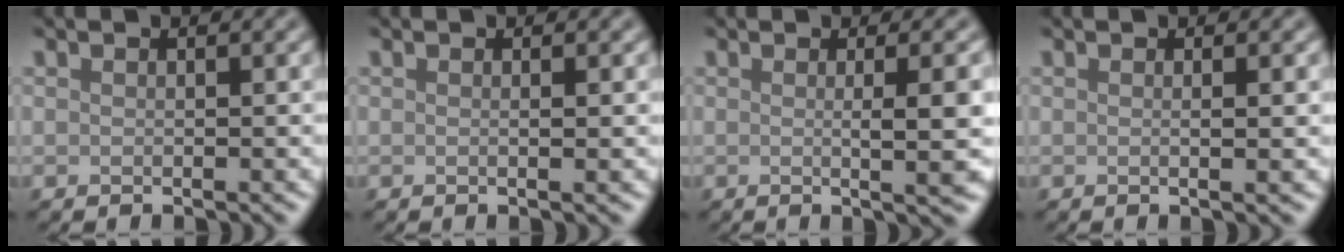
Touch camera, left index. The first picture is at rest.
{"total": 1.1, "force": [0.0, 0.3, 1.0], "torque": [-0.010, 0.001, -0.004]}
{"total": 5.7, "force": [0.0, 1.3, 5.5], "torque": [-0.067, -0.001, 0.000]}
{"total": 1.8, "force": [0.1, 0.5, 1.7], "torque": [-0.021, 0.002, -0.005]}